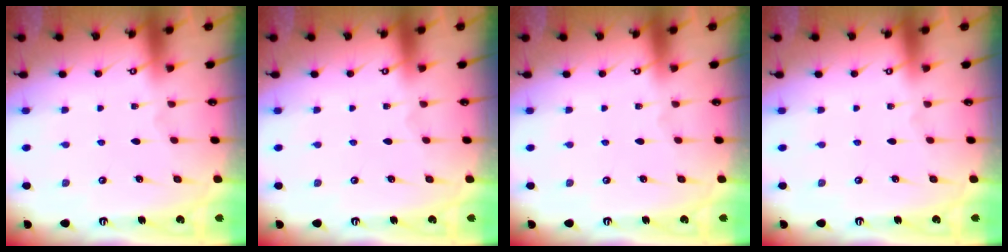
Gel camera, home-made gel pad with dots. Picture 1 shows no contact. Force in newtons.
{"total": 0.0}
{"total": 0.0}
{"total": 0.0}